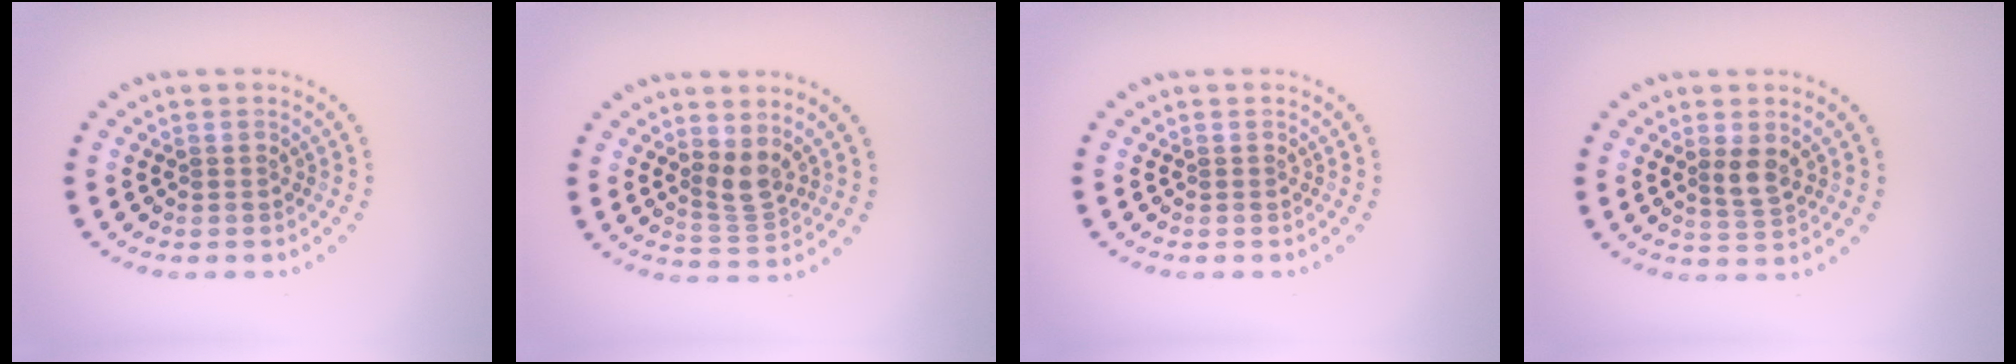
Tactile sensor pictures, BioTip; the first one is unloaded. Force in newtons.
{"total": 2.3, "press": 1.8, "slide": 1.4}
{"total": 0.0}
{"total": 2.0, "press": 1.8, "slide": 0.9}